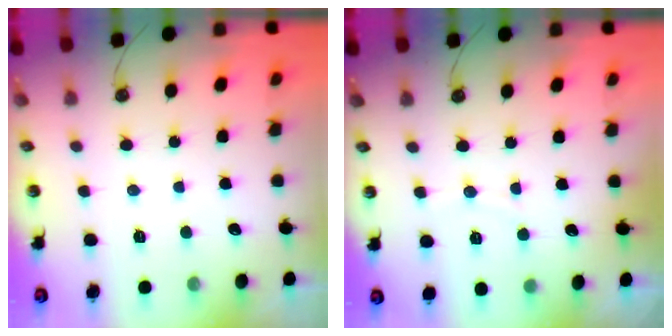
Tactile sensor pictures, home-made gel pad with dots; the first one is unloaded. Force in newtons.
{"total": 4.6, "press": 4.5, "slide": 0.6}